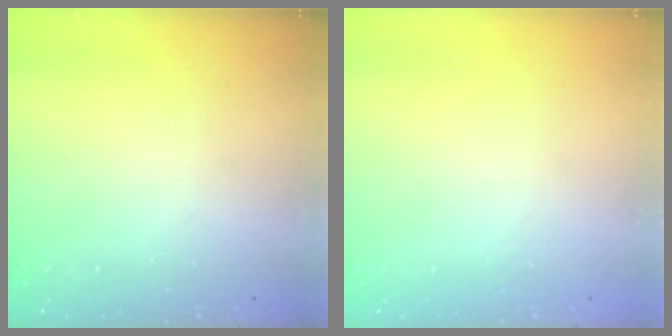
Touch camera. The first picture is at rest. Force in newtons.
{"total": 0.0}